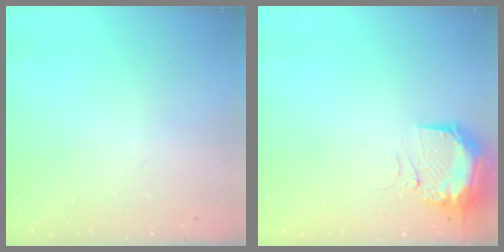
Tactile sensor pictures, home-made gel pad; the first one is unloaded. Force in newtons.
{"total": 10.0, "press": 9.9, "slide": 1.6}